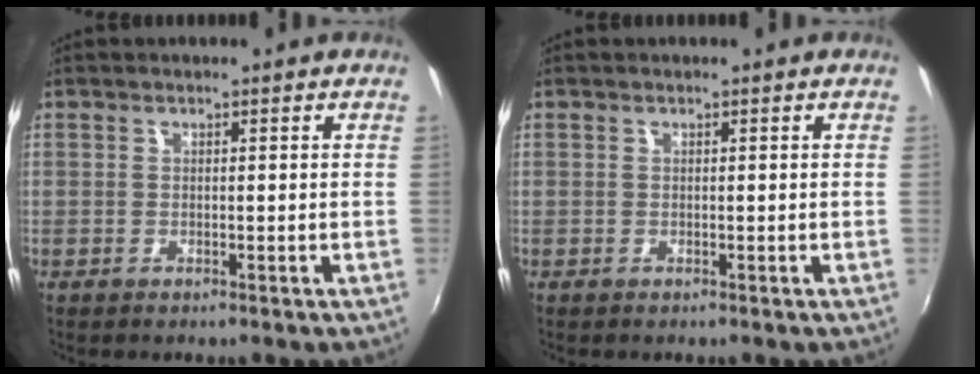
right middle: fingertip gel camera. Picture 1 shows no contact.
{"total": 0.0}